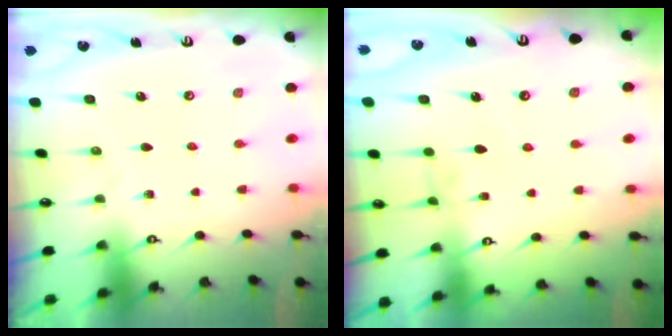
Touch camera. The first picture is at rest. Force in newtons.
{"total": 2.9, "press": 2.9, "slide": 0.4}